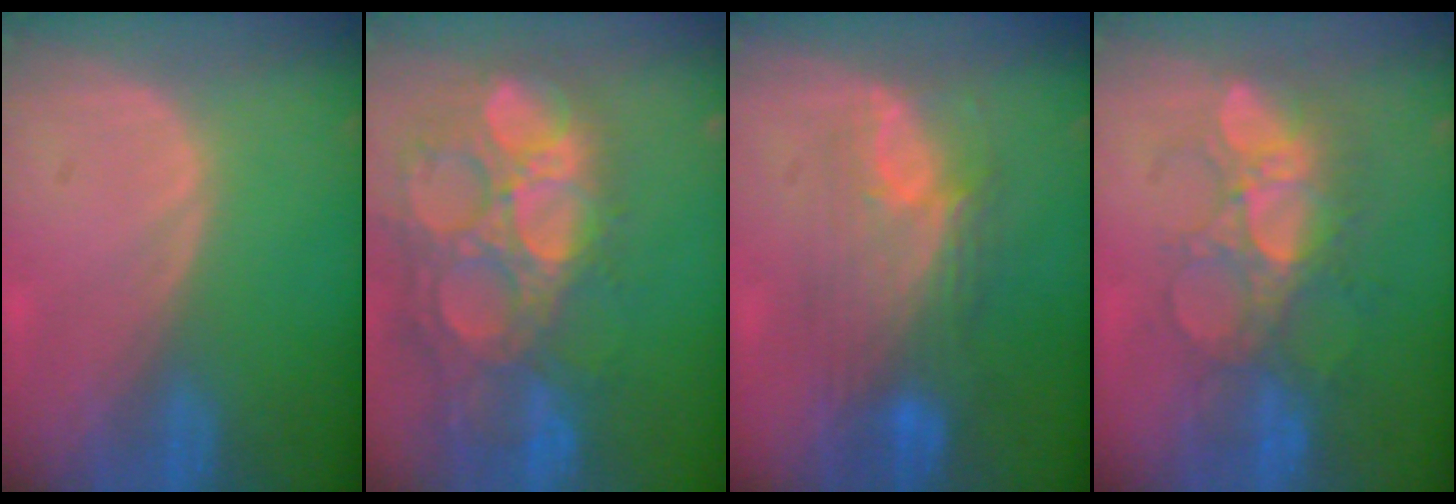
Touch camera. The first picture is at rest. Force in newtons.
{"total": 15.4, "press": 12.8, "slide": 8.7}
{"total": 8.1, "press": 7.8, "slide": 2.1}
{"total": 8.7, "press": 8.4, "slide": 2.4}